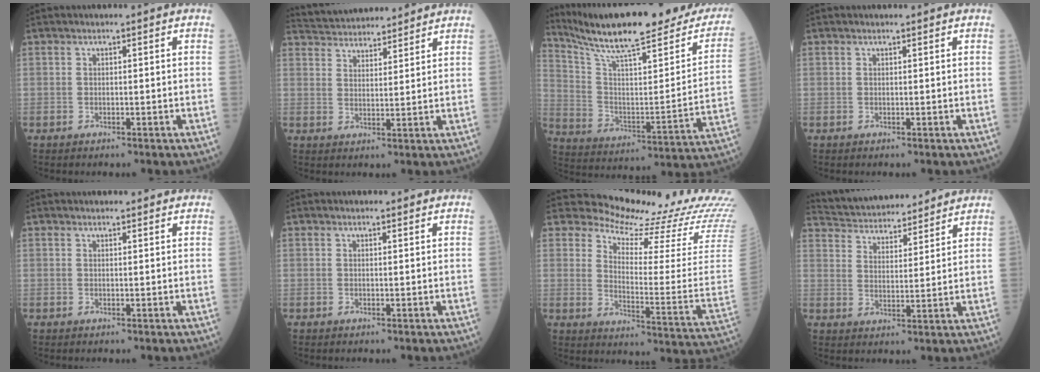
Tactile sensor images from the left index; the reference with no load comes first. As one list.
[{"total": 11.7, "force": [11.3, 2.0, 2.6], "torque": [-0.047, 0.027, 0.173]}, {"total": 28.8, "force": [24.0, 4.1, 15.3], "torque": [-0.250, -0.043, 0.336]}, {"total": 0.0}, {"total": 2.5, "force": [2.4, 0.5, 0.4], "torque": [-0.010, 0.008, 0.027]}, {"total": 0.8, "force": [0.8, 0.1, 0.0], "torque": [-0.009, -0.005, 0.010]}, {"total": 18.7, "force": [18.2, 1.3, 4.1], "torque": [-0.065, -0.133, 0.208]}, {"total": 15.8, "force": [14.9, 2.8, 4.2], "torque": [-0.072, 0.025, 0.228]}]